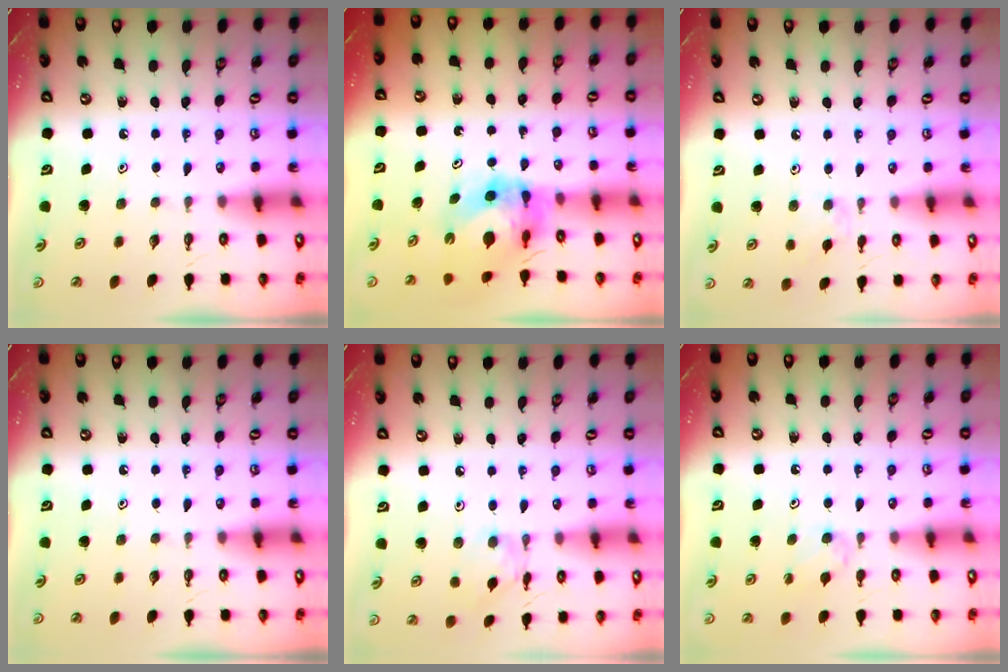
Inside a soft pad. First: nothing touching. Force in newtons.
{"total": 8.1, "press": 8.1, "slide": 0.7}
{"total": 7.3, "press": 7.2, "slide": 0.7}
{"total": 0.0}
{"total": 3.7, "press": 3.7, "slide": 0.3}
{"total": 4.5, "press": 4.5, "slide": 0.6}